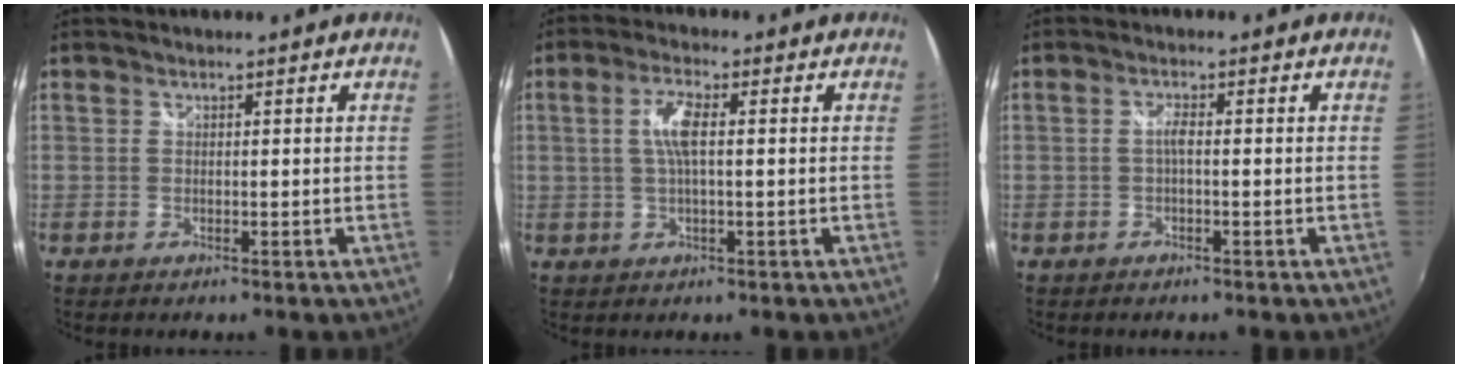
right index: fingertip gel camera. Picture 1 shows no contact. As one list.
[{"total": 5.1, "force": [0.5, 1.2, 5.0], "torque": [-0.096, 0.004, 0.012]}, {"total": 1.6, "force": [-0.3, 0.3, 1.6], "torque": [-0.031, 0.004, -0.008]}]